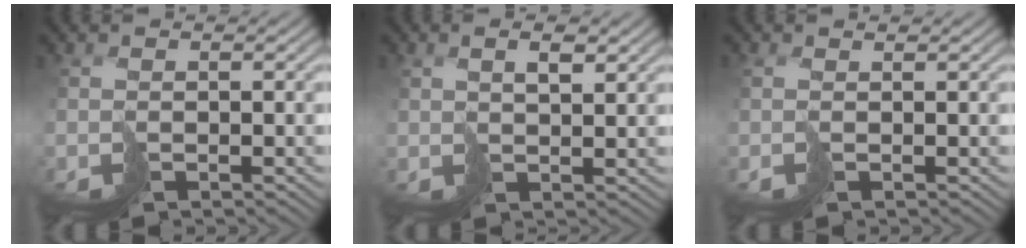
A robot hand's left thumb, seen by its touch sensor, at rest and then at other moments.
{"total": 2.5, "force": [1.8, 0.5, 1.6], "torque": [-0.028, 0.003, 0.037]}
{"total": 1.0, "force": [0.3, 0.1, 1.0], "torque": [-0.024, 0.003, 0.001]}